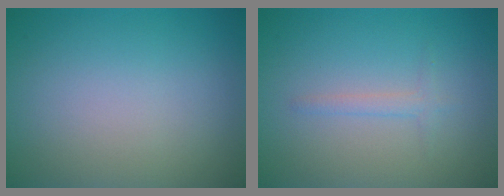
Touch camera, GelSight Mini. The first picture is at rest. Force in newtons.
{"total": 1.1, "press": 1.1, "slide": 0.1}